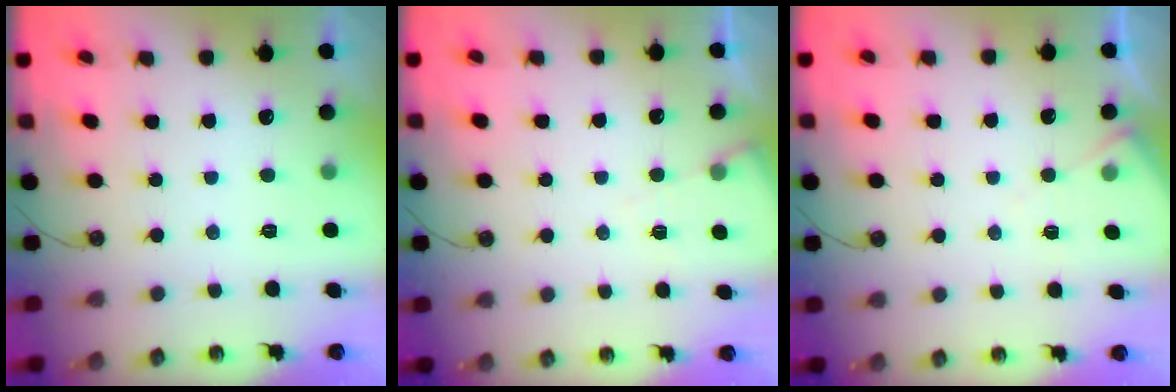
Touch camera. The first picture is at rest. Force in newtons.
{"total": 4.2, "press": 4.1, "slide": 0.6}
{"total": 5.2, "press": 5.2, "slide": 0.7}